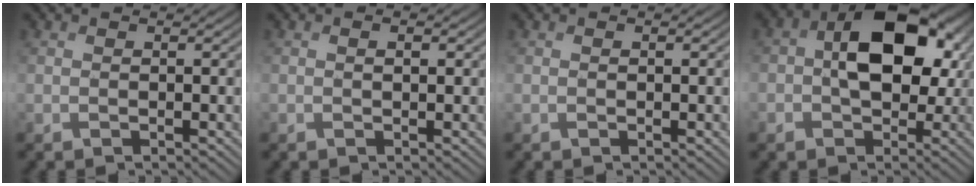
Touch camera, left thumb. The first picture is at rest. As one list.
[{"total": 1.3, "force": [0.4, 0.5, 1.1], "torque": [-0.019, -0.001, 0.007]}, {"total": 0.7, "force": [0.3, 0.2, 0.6], "torque": [-0.009, 0.001, 0.004]}, {"total": 11.7, "force": [1.0, 7.6, 8.8], "torque": [-0.148, 0.006, 0.012]}]